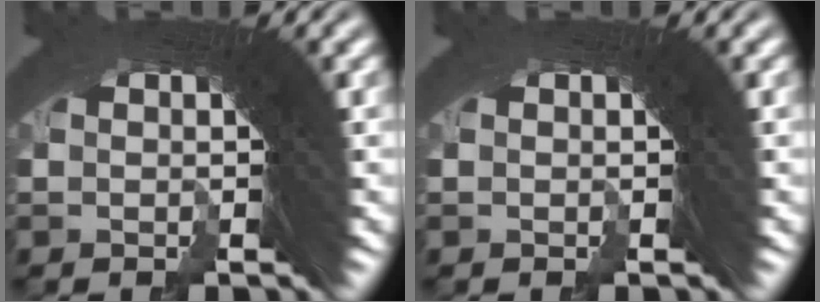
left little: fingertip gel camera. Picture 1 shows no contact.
{"total": 0.0}